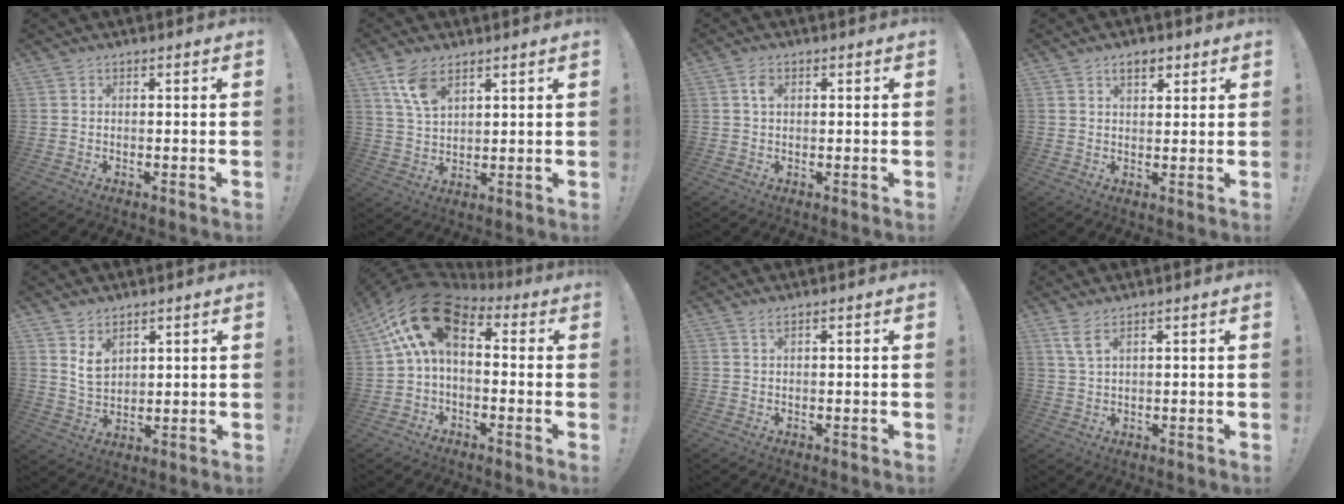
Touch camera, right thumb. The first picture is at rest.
{"total": 8.4, "force": [5.1, 4.2, 5.3], "torque": [-0.098, -0.018, 0.097]}
{"total": 2.7, "force": [0.9, 1.7, 2.0], "torque": [-0.028, -0.001, 0.011]}
{"total": 4.4, "force": [2.4, 2.3, 2.8], "torque": [-0.041, -0.004, 0.041]}
{"total": 6.6, "force": [4.0, 4.5, 2.8], "torque": [-0.036, -0.027, 0.073]}
{"total": 16.8, "force": [6.0, 9.4, 12.6], "torque": [-0.247, -0.018, 0.109]}
{"total": 1.0, "force": [0.5, 0.0, 0.9], "torque": [-0.010, -0.002, 0.007]}
{"total": 4.5, "force": [2.5, 1.2, 3.5], "torque": [-0.064, -0.008, 0.045]}